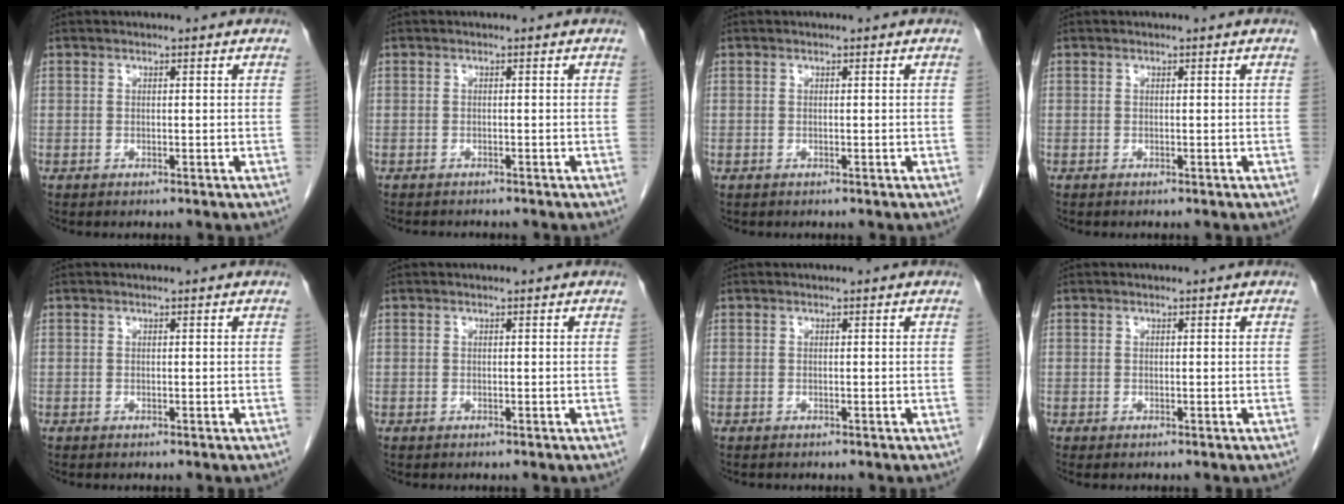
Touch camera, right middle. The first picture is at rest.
{"total": 2.5, "force": [-2.3, 0.6, 0.7], "torque": [-0.016, -0.007, -0.029]}
{"total": 0.0}
{"total": 0.0}
{"total": 0.0}
{"total": 0.0}
{"total": 0.0}
{"total": 0.0}